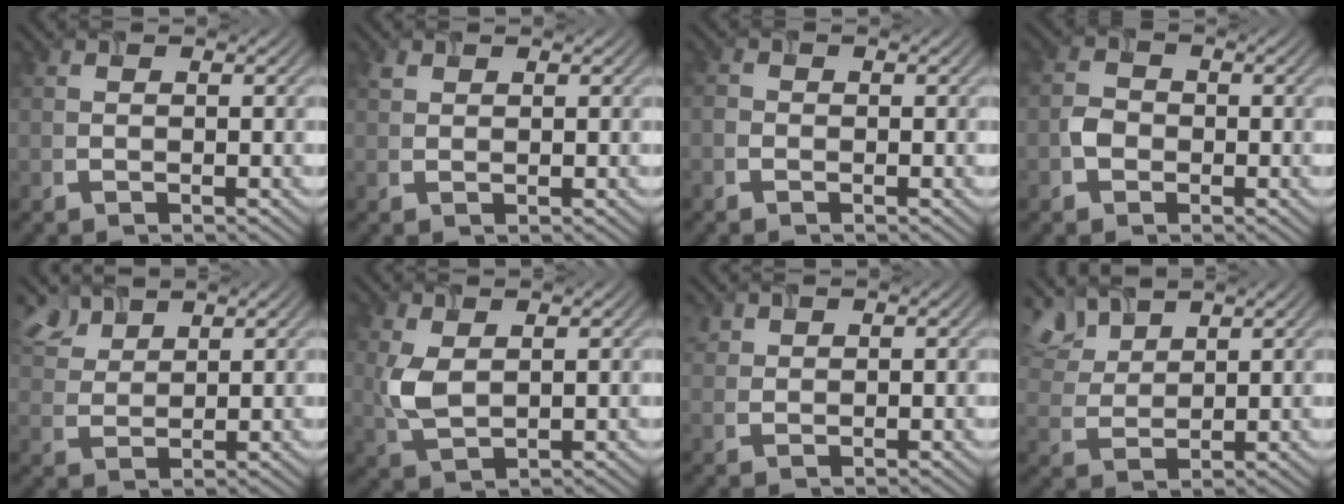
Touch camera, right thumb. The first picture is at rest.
{"total": 1.0, "force": [0.8, 0.5, 0.4], "torque": [-0.013, -0.001, 0.018]}
{"total": 1.0, "force": [-0.7, 0.7, 0.3], "torque": [-0.008, -0.001, -0.016]}
{"total": 2.2, "force": [-0.9, 1.8, 0.9], "torque": [-0.018, -0.001, -0.022]}
{"total": 5.4, "force": [4.2, 2.5, 2.4], "torque": [-0.068, 0.009, 0.091]}
{"total": 4.3, "force": [1.1, 2.4, 3.4], "torque": [-0.091, 0.001, 0.029]}
{"total": 1.8, "force": [1.5, 0.8, 0.5], "torque": [-0.018, 0.003, 0.037]}
{"total": 7.2, "force": [5.4, 3.1, 3.6], "torque": [-0.095, 0.015, 0.110]}